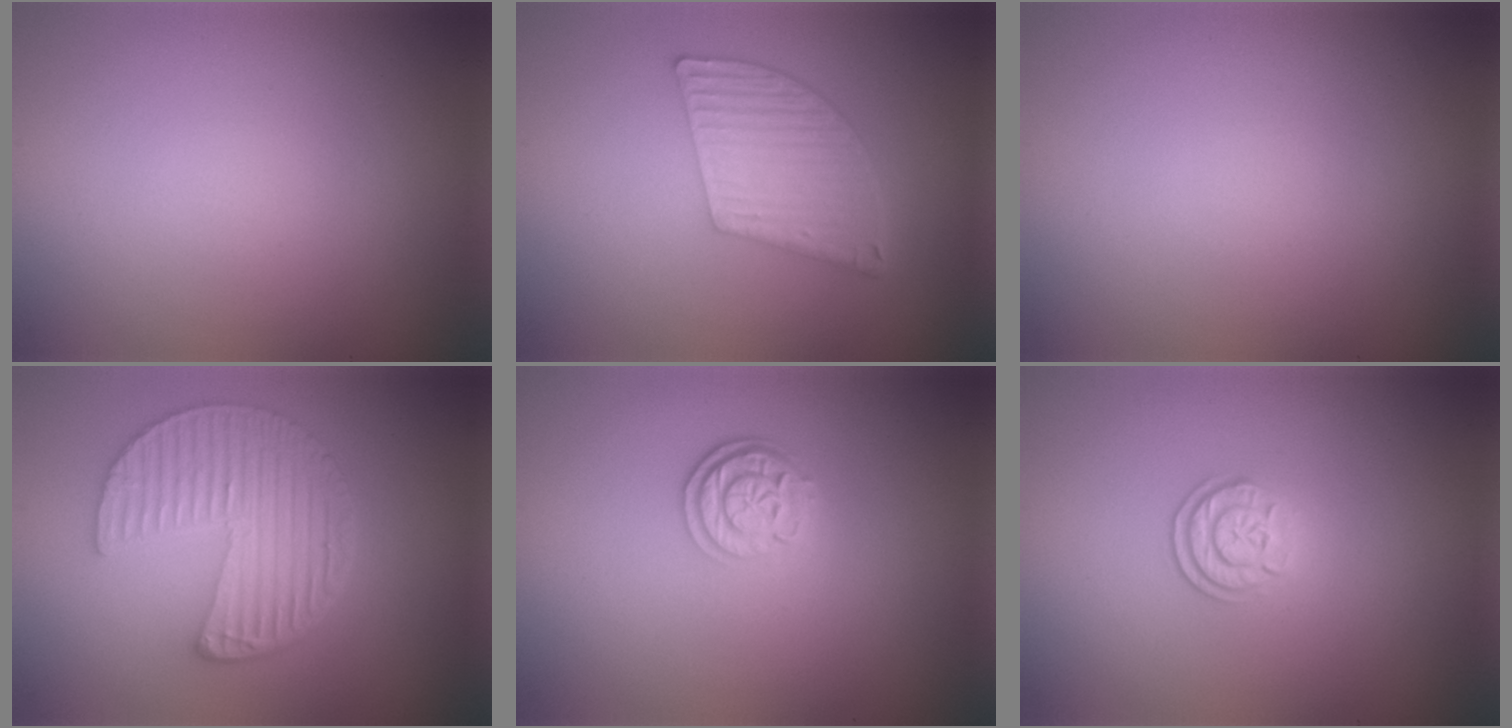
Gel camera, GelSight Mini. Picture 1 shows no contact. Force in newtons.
{"total": 5.5, "press": 3.8, "slide": 4.0}
{"total": 0.0}
{"total": 6.6, "press": 4.8, "slide": 4.4}
{"total": 2.5, "press": 2.1, "slide": 1.4}
{"total": 2.3, "press": 1.9, "slide": 1.2}